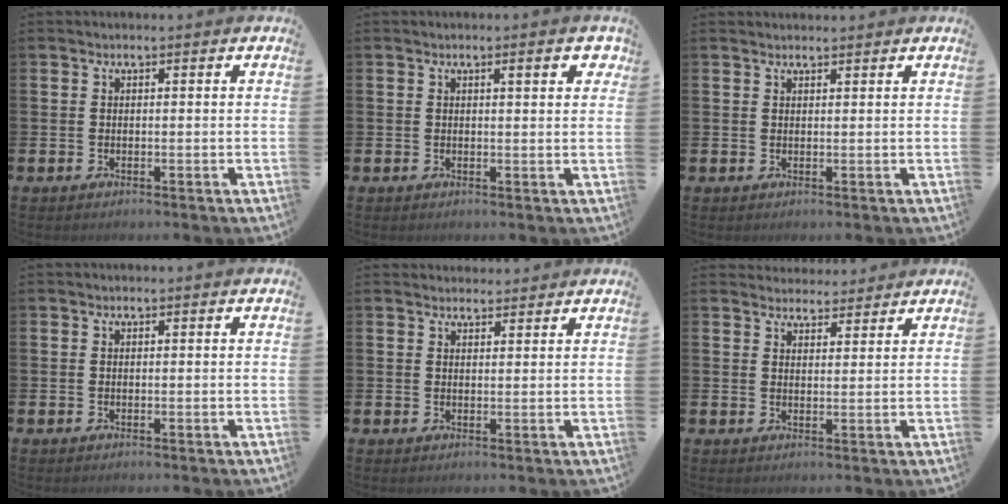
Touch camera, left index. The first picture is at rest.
{"total": 2.5, "force": [1.1, 0.6, 2.2], "torque": [-0.026, 0.000, 0.013]}
{"total": 1.0, "force": [1.0, 0.1, 0.2], "torque": [0.008, -0.003, 0.016]}
{"total": 0.0}
{"total": 2.1, "force": [2.1, 0.5, -0.1], "torque": [0.010, -0.009, 0.036]}
{"total": 3.5, "force": [3.4, 0.9, -0.3], "torque": [0.010, -0.019, 0.061]}